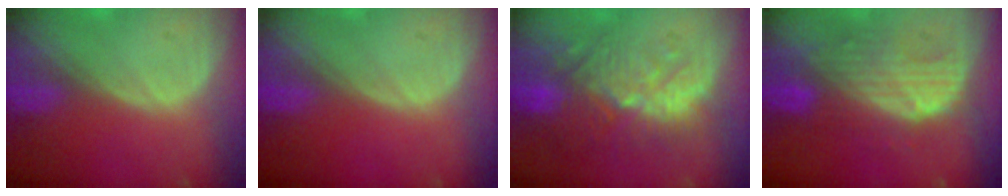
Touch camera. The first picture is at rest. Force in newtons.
{"total": 0.0}
{"total": 11.1, "press": 9.8, "slide": 5.3}
{"total": 8.9, "press": 8.3, "slide": 3.2}